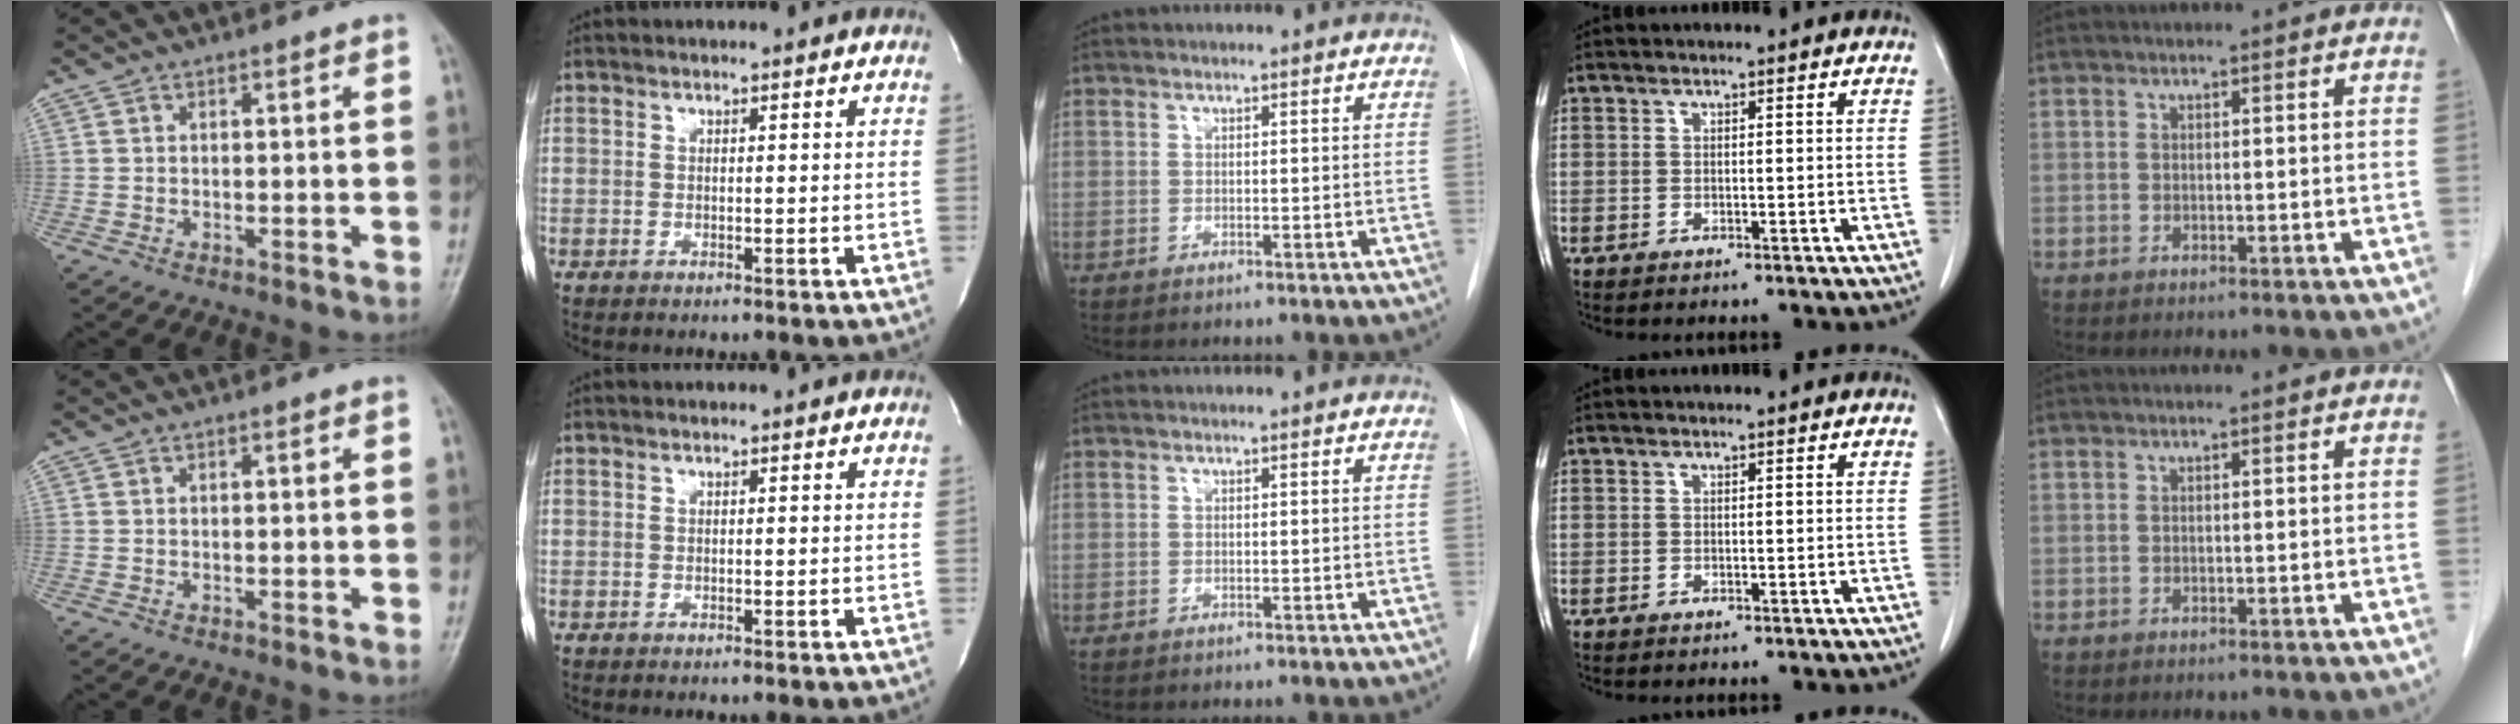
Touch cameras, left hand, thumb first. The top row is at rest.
{}